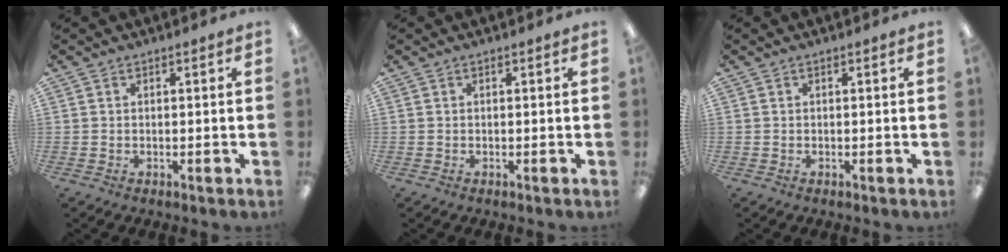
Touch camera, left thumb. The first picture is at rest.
{"total": 0.0}
{"total": 0.0}